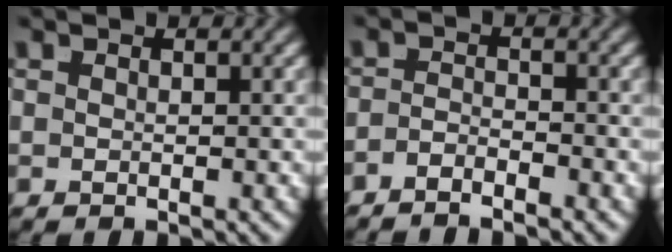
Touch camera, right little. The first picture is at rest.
{"total": 2.4, "force": [-2.3, 0.2, 0.4], "torque": [-0.004, -0.012, -0.039]}